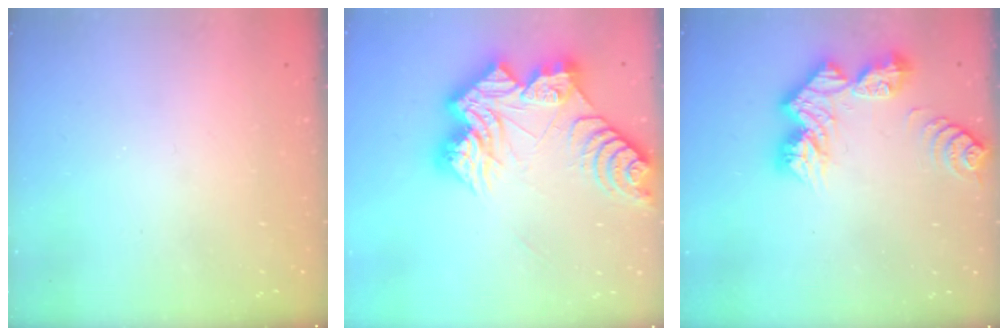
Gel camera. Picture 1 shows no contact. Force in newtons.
{"total": 21.4, "press": 21.3, "slide": 2.3}
{"total": 11.7, "press": 11.7, "slide": 1.1}